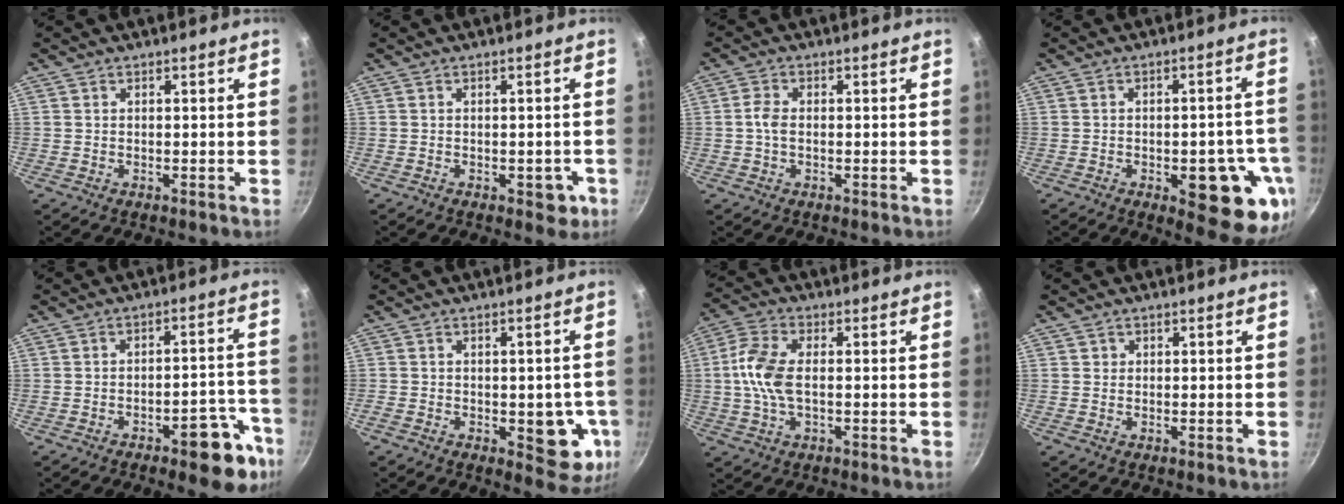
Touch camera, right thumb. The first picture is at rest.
{"total": 3.9, "force": [-1.5, 2.2, 2.8], "torque": [-0.011, 0.013, -0.012]}
{"total": 3.0, "force": [-0.2, 1.9, 2.3], "torque": [-0.051, 0.009, -0.009]}
{"total": 14.5, "force": [-4.9, 6.0, 12.3], "torque": [-0.097, 0.016, -0.060]}
{"total": 11.9, "force": [-6.5, 4.7, 8.9], "torque": [-0.061, 0.050, -0.078]}
{"total": 9.6, "force": [-2.5, 5.1, 7.7], "torque": [-0.050, 0.001, -0.028]}
{"total": 9.0, "force": [-0.1, 4.6, 7.7], "torque": [-0.163, 0.018, -0.011]}
{"total": 0.7, "force": [0.2, 0.7, 0.0], "torque": [0.006, 0.002, 0.001]}